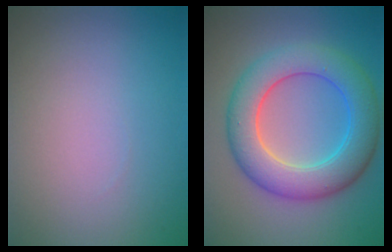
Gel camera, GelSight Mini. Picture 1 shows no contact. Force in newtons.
{"total": 7.4, "press": 7.4, "slide": 0.1}